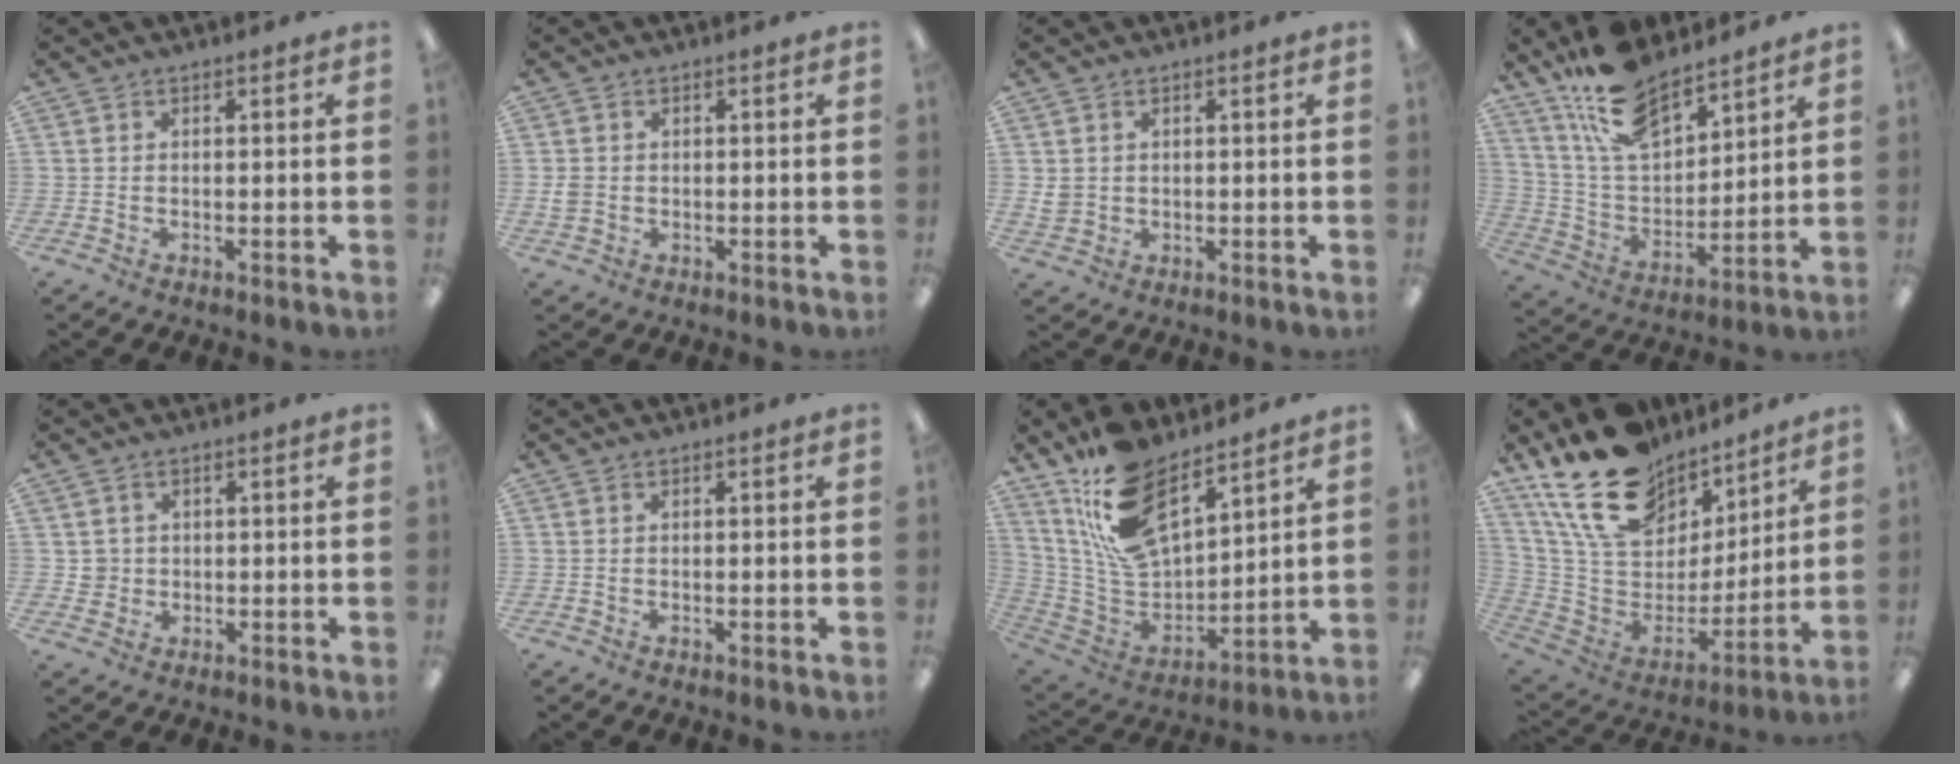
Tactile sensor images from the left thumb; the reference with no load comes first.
{"total": 2.4, "force": [-0.1, 2.1, 1.1], "torque": [-0.020, 0.004, -0.001]}
{"total": 2.6, "force": [0.8, 2.3, 1.0], "torque": [-0.019, 0.003, 0.017]}
{"total": 16.1, "force": [12.7, 6.8, 7.4], "torque": [-0.163, -0.067, 0.235]}
{"total": 3.2, "force": [0.6, 3.1, 0.2], "torque": [-0.004, 0.003, 0.009]}
{"total": 0.0}
{"total": 18.0, "force": [12.7, 8.3, 9.8], "torque": [-0.208, -0.068, 0.236]}
{"total": 22.4, "force": [15.3, 12.8, 10.3], "torque": [-0.194, -0.086, 0.288]}